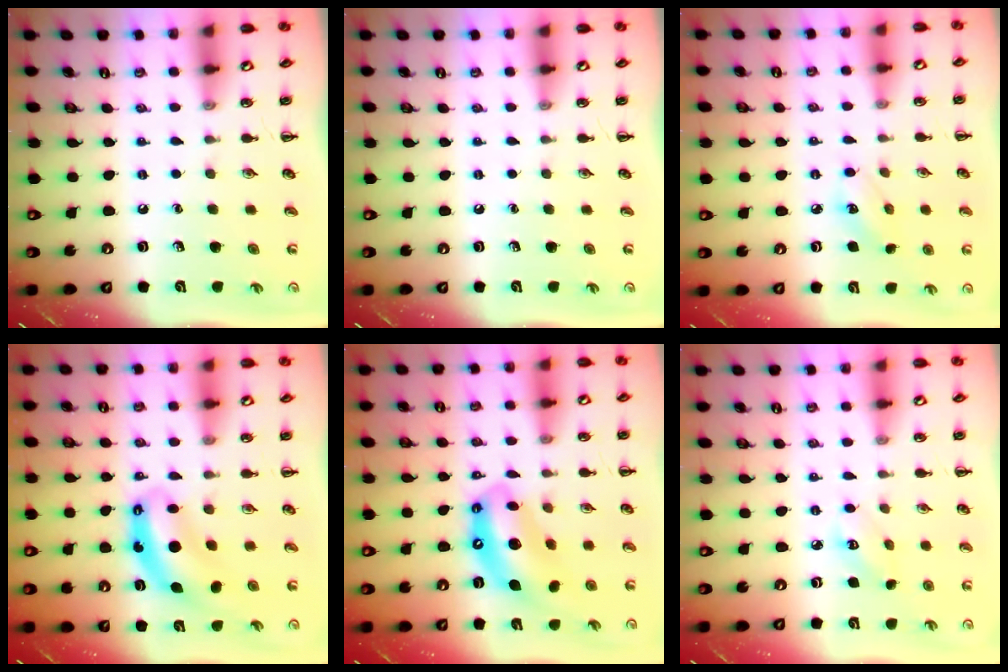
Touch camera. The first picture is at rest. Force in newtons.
{"total": 0.0}
{"total": 5.7, "press": 5.5, "slide": 1.4}
{"total": 7.2, "press": 7.2, "slide": 0.9}
{"total": 12.4, "press": 12.0, "slide": 3.2}
{"total": 3.0, "press": 2.9, "slide": 0.7}